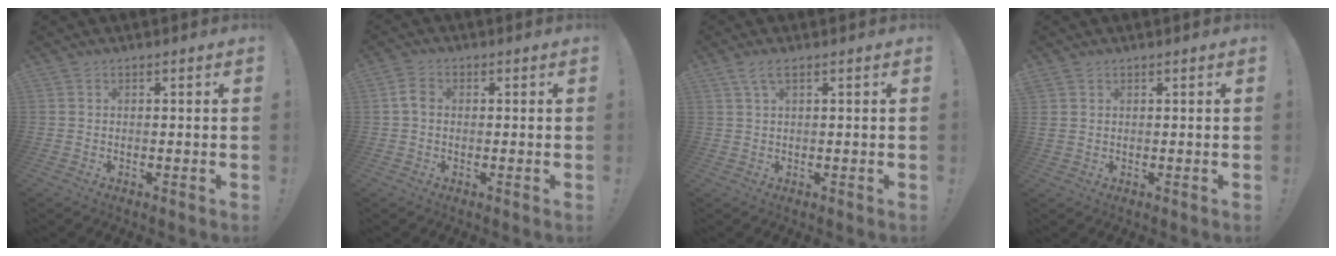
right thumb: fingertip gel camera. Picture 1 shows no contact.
{"total": 3.9, "force": [0.2, 2.8, 2.6], "torque": [-0.042, 0.008, 0.005]}
{"total": 2.9, "force": [1.4, 0.6, 2.5], "torque": [-0.054, 0.003, 0.027]}
{"total": 1.6, "force": [0.7, 1.3, 0.6], "torque": [-0.011, 0.004, 0.015]}